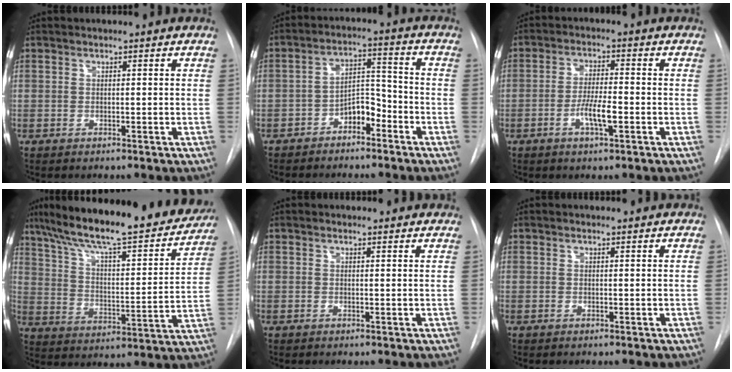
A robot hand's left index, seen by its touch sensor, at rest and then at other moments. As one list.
[{"total": 5.9, "force": [-3.9, 2.7, 3.5], "torque": [-0.060, 0.017, -0.067]}, {"total": 5.0, "force": [-2.0, 0.8, 4.5], "torque": [-0.086, -0.006, -0.038]}, {"total": 27.6, "force": [23.2, 5.0, 14.1], "torque": [-0.234, -0.018, 0.324]}, {"total": 2.5, "force": [2.4, 0.7, 0.2], "torque": [-0.006, 0.001, 0.016]}, {"total": 1.2, "force": [1.1, 0.2, 0.1], "torque": [-0.011, 0.006, 0.012]}]